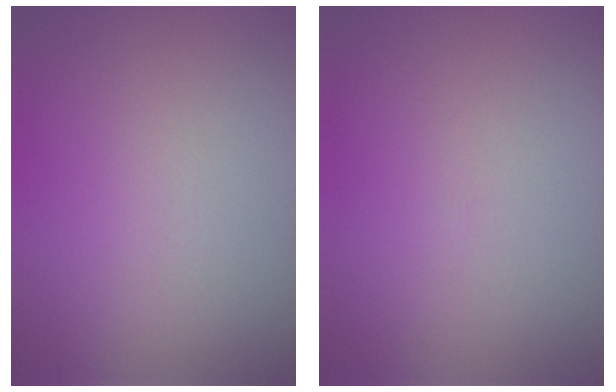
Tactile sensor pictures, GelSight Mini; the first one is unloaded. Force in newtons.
{"total": 0.0}